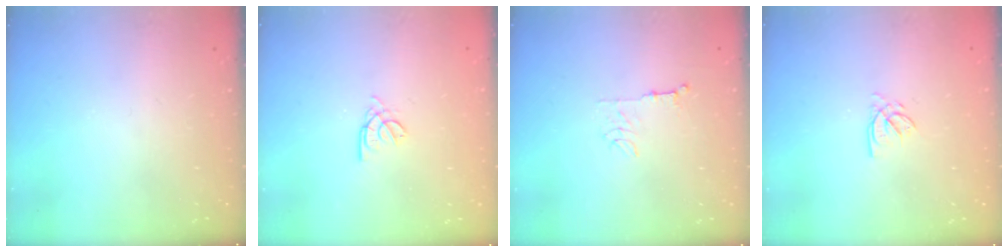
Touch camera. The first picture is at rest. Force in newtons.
{"total": 2.2, "press": 2.1, "slide": 0.6}
{"total": 5.8, "press": 5.8, "slide": 0.5}
{"total": 2.3, "press": 2.3, "slide": 0.3}